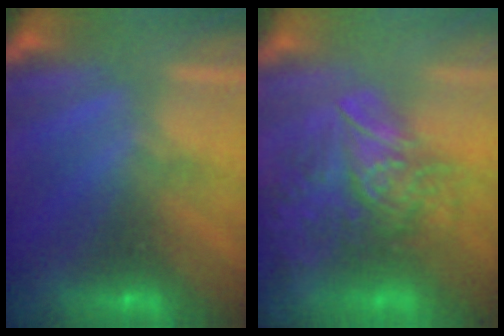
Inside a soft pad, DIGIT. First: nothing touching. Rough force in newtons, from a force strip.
{"total": 9.2}